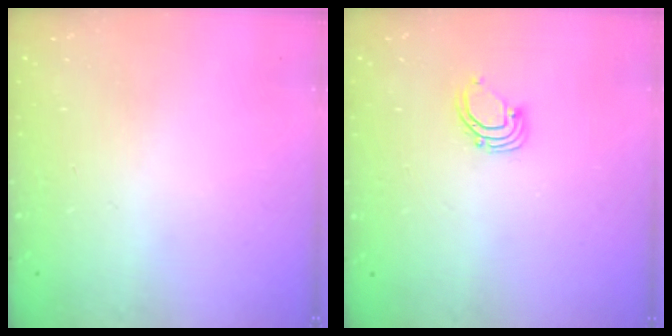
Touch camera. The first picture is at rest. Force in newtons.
{"total": 2.9, "press": 2.9, "slide": 0.3}